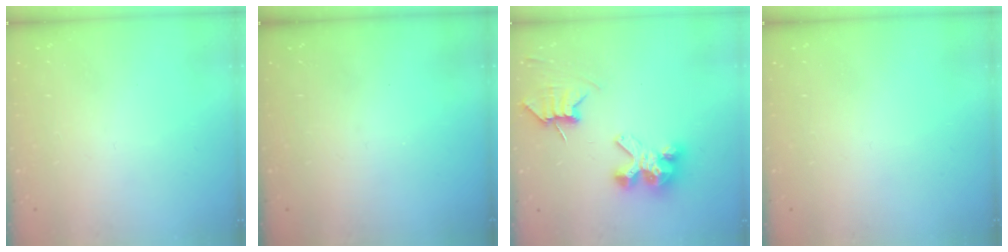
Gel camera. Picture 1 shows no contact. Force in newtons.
{"total": 0.0}
{"total": 7.1, "press": 7.1, "slide": 0.7}
{"total": 0.0}